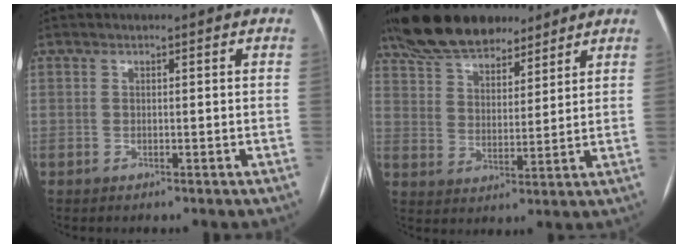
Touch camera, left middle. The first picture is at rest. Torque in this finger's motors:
{"motor_torque": [1.01, -1.13, 0.13, 0.04]}